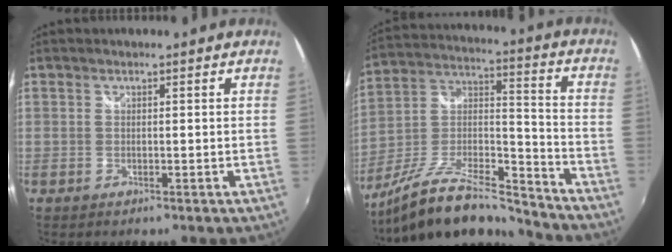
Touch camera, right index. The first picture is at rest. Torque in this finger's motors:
{"motor_torque": [0.93, -1.21, 0.17, 0.00]}